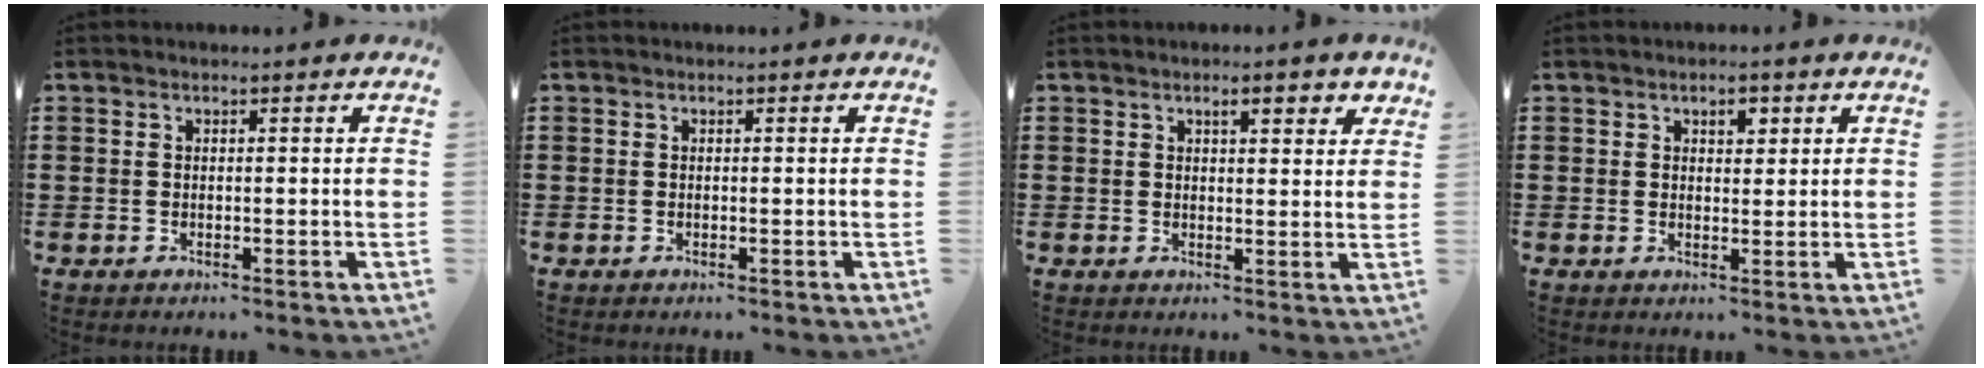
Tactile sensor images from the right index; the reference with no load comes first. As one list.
[{"total": 0.0}, {"total": 3.1, "force": [1.8, 0.9, 2.4], "torque": [-0.033, 0.001, 0.026]}, {"total": 2.2, "force": [1.2, 1.2, 1.3], "torque": [-0.014, 0.000, 0.018]}]